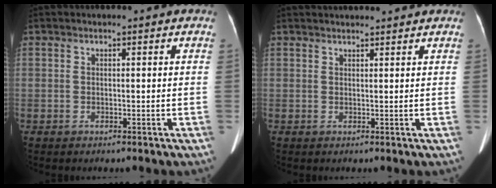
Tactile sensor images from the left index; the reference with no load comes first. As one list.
[{"total": 5.1, "force": [4.9, 0.4, 1.3], "torque": [-0.016, 0.030, 0.058]}]